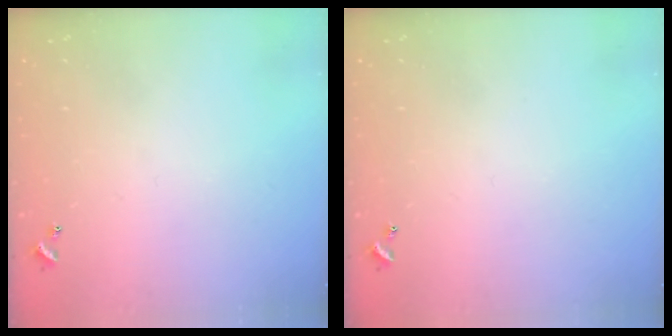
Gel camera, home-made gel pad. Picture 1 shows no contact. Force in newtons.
{"total": 0.0}